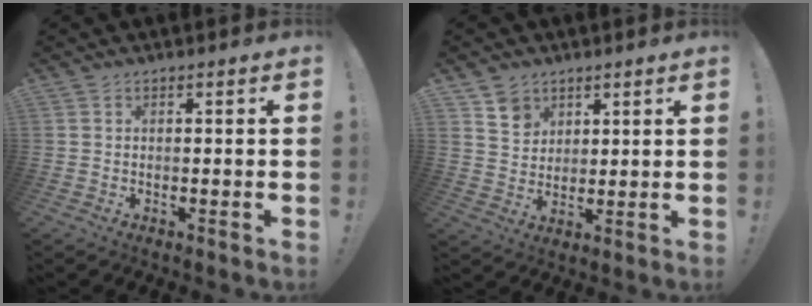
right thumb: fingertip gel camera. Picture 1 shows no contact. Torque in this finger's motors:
{"motor_torque": [0.16, -0.05, 0.11, -0.11, 0.00]}